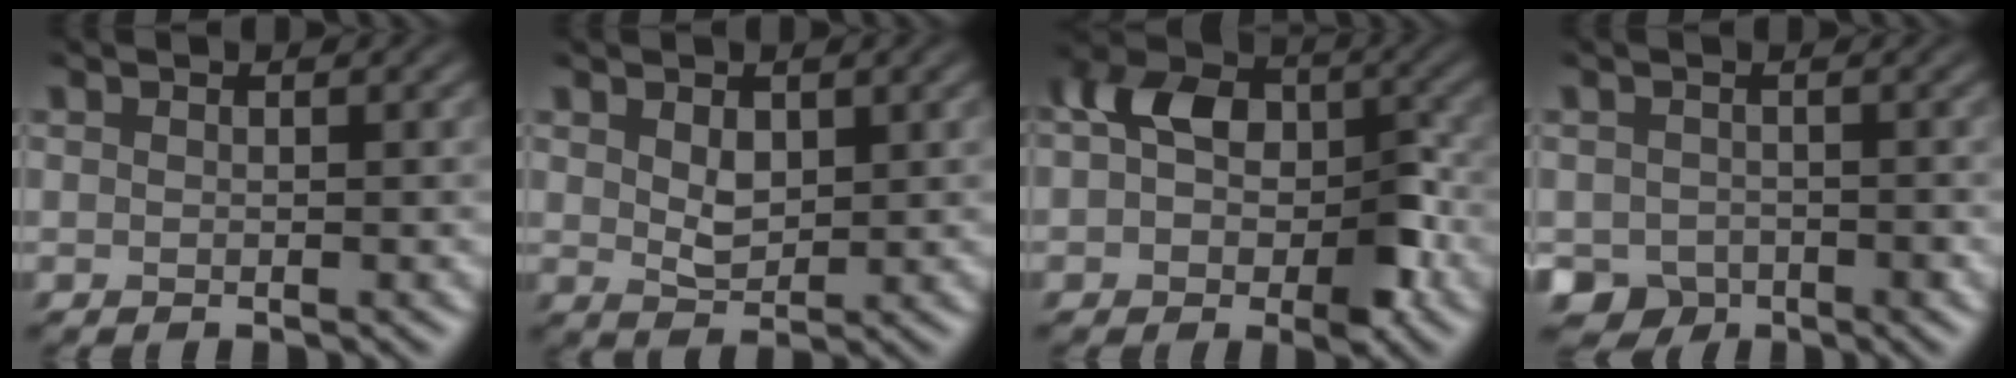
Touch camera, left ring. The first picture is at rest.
{"total": 1.8, "force": [0.3, 1.2, 1.3], "torque": [-0.026, -0.010, 0.002]}
{"total": 7.3, "force": [-1.0, 5.2, 5.1], "torque": [-0.071, 0.010, -0.037]}
{"total": 3.5, "force": [-1.6, 2.9, 1.0], "torque": [-0.016, -0.007, -0.031]}